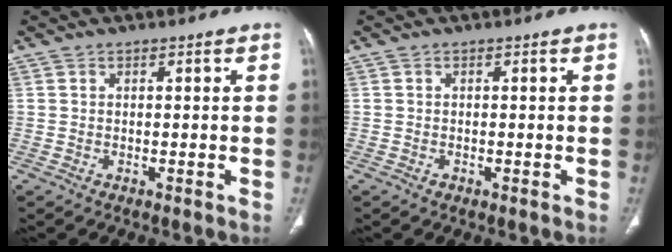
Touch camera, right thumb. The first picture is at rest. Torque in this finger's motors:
{"motor_torque": [0.49, 0.12, -0.15, -0.34, -0.09]}